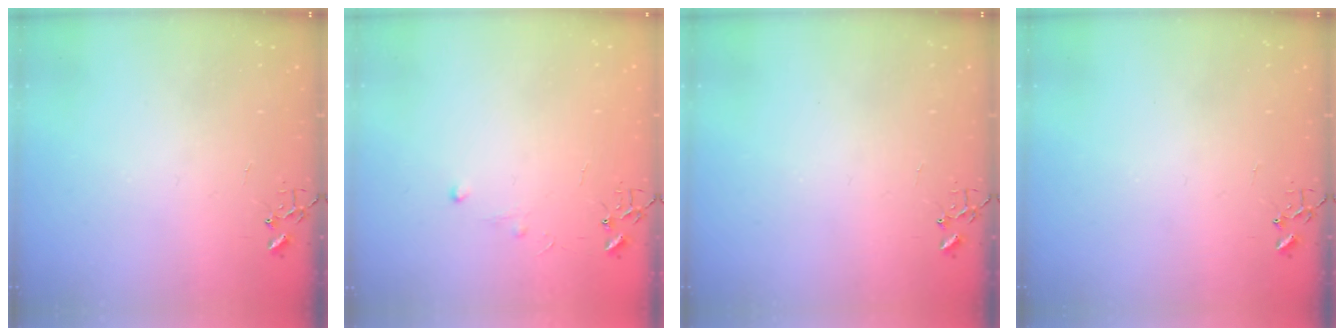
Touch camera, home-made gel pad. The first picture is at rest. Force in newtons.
{"total": 3.8, "press": 3.8, "slide": 0.5}
{"total": 0.0}
{"total": 0.0}